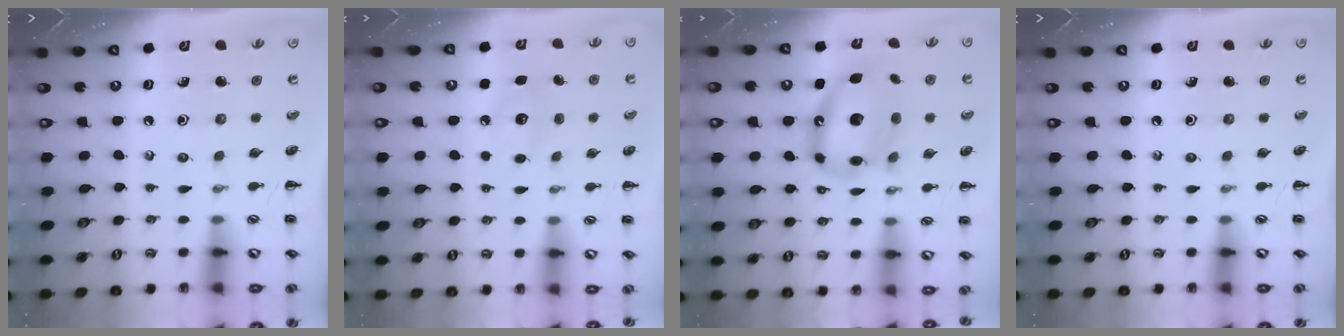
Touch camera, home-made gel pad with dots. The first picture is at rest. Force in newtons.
{"total": 6.3, "press": 6.1, "slide": 1.7}
{"total": 14.5, "press": 14.0, "slide": 3.9}
{"total": 0.0}